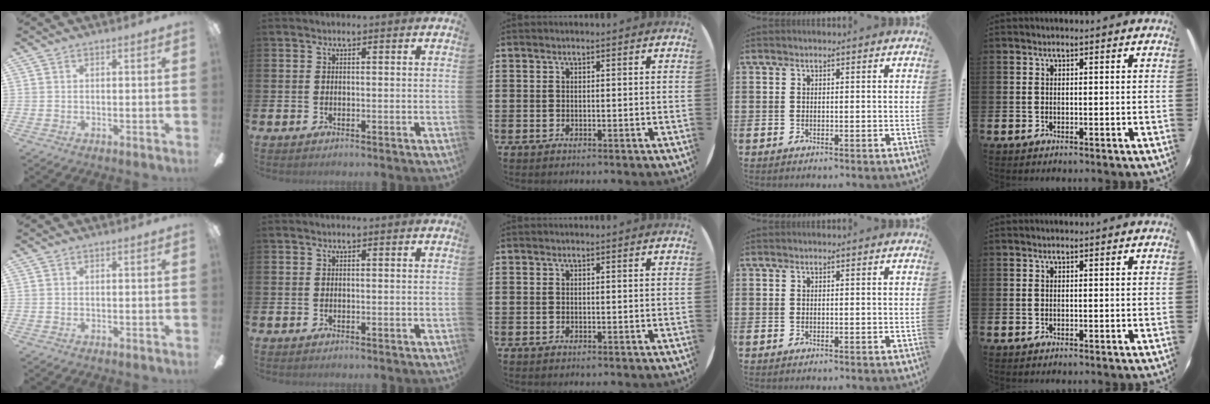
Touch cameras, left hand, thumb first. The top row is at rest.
{}